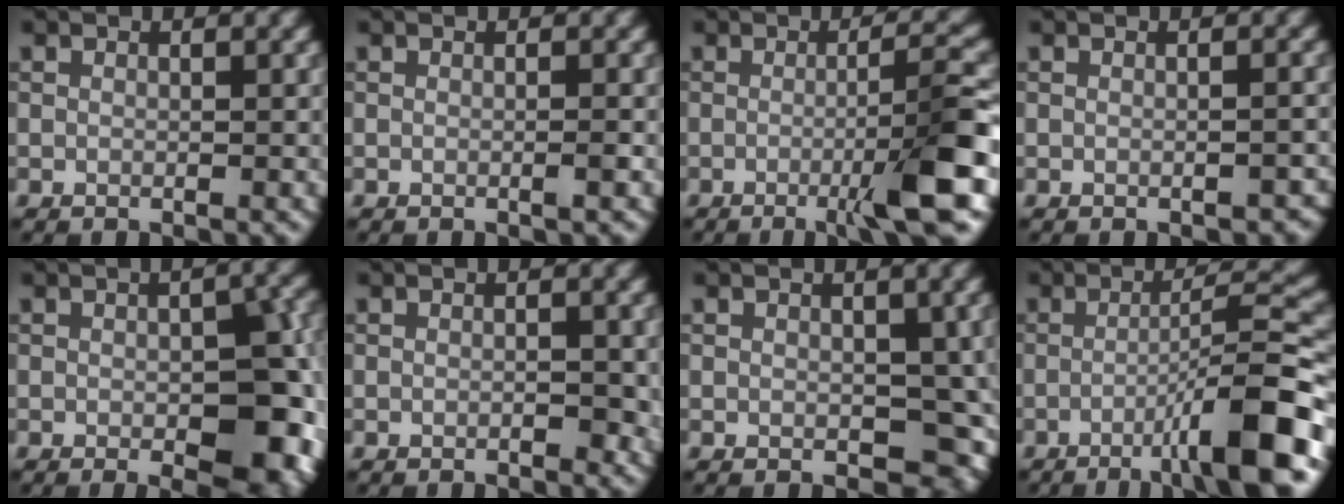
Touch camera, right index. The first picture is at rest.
{"total": 0.5, "force": [-0.2, -0.1, 0.5], "torque": [-0.009, 0.001, -0.005]}
{"total": 6.4, "force": [-1.9, 0.5, 6.1], "torque": [-0.086, 0.011, -0.042]}
{"total": 1.1, "force": [-0.7, 0.3, 0.8], "torque": [-0.012, 0.003, -0.008]}
{"total": 10.0, "force": [-2.4, 4.7, 8.5], "torque": [-0.093, -0.004, -0.025]}
{"total": 1.5, "force": [-0.4, 0.6, 1.3], "torque": [-0.019, -0.001, -0.006]}
{"total": 5.2, "force": [-0.5, 3.4, 4.0], "torque": [-0.051, -0.013, 0.000]}
{"total": 9.0, "force": [-3.9, 1.0, 8.0], "torque": [-0.106, 0.019, -0.071]}